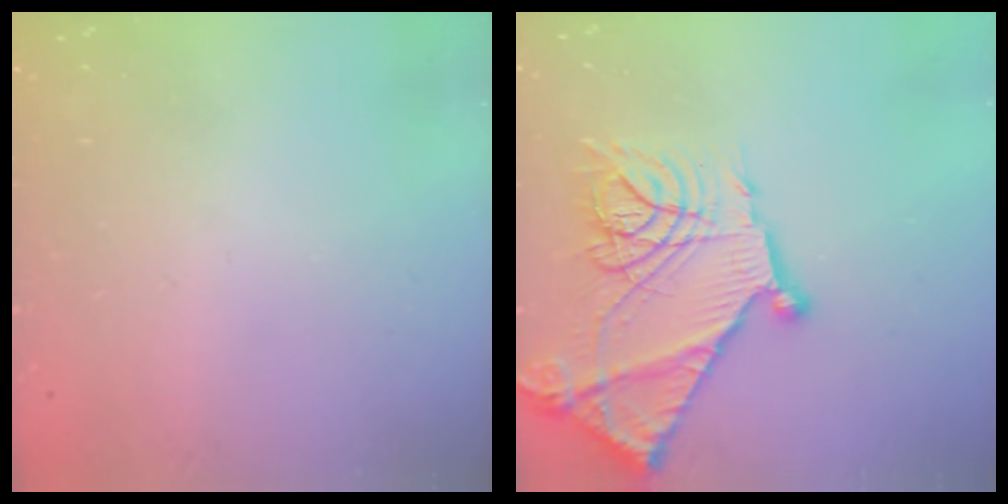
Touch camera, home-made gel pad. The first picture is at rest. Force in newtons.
{"total": 21.3, "press": 21.2, "slide": 1.6}